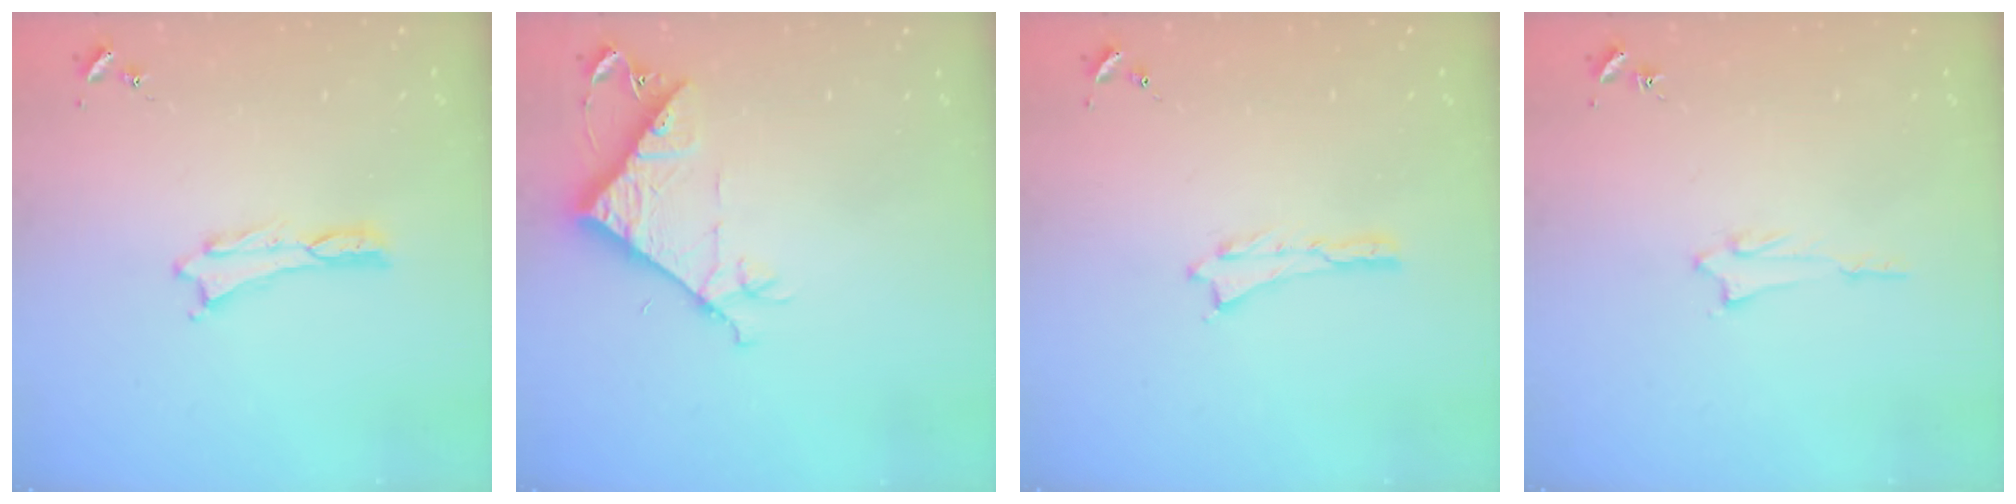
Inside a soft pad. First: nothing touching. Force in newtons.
{"total": 8.3, "press": 8.3, "slide": 0.8}
{"total": 0.0}
{"total": 1.2, "press": 1.2, "slide": 0.1}